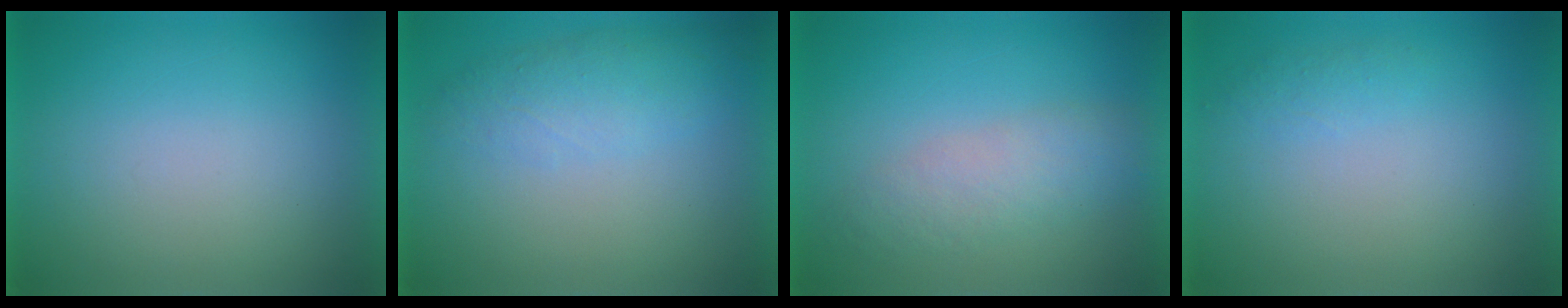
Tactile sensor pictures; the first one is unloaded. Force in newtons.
{"total": 3.0}
{"total": 3.4}
{"total": 2.1}